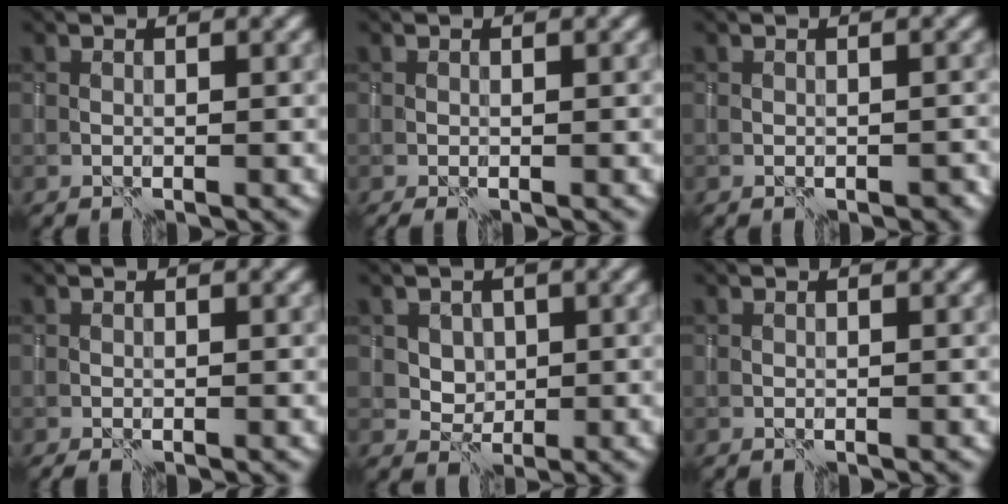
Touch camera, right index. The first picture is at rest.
{"total": 0.8, "force": [-0.3, 0.3, 0.6], "torque": [-0.015, -0.004, -0.002]}
{"total": 1.8, "force": [-1.1, 1.0, 1.1], "torque": [-0.015, -0.003, -0.008]}
{"total": 0.6, "force": [-0.3, 0.2, 0.5], "torque": [-0.012, -0.003, -0.002]}
{"total": 2.1, "force": [1.0, 1.9, 0.2], "torque": [-0.008, -0.009, 0.035]}
{"total": 0.0}